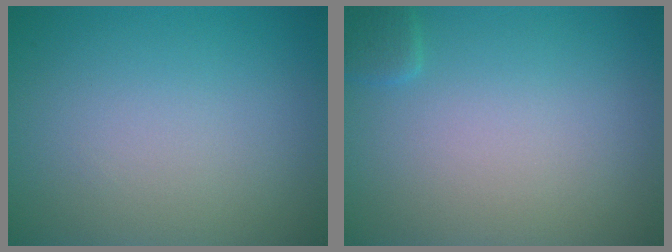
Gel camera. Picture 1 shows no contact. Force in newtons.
{"total": 1.0, "press": 1.0, "slide": 0.1}